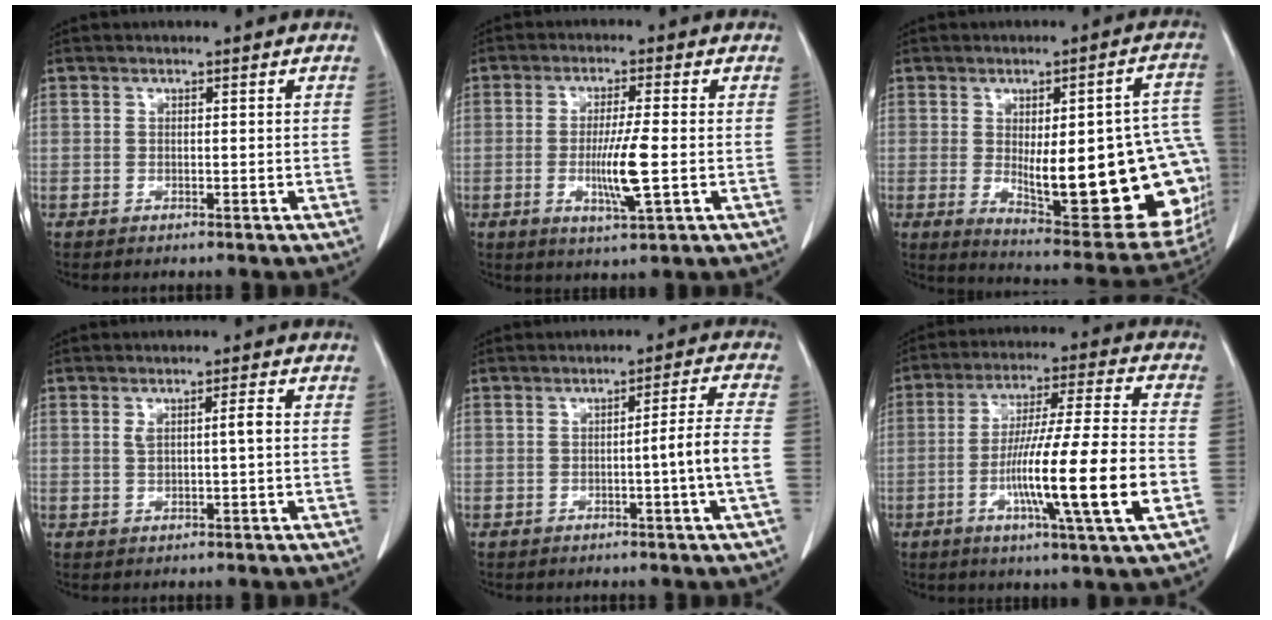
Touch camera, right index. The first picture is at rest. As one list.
[{"total": 7.3, "force": [-1.4, 0.0, 7.1], "torque": [-0.132, -0.015, -0.025]}, {"total": 25.2, "force": [-3.1, 7.1, 24.0], "torque": [-0.228, 0.006, -0.012]}, {"total": 2.5, "force": [0.3, 0.2, 2.5], "torque": [-0.047, 0.007, 0.010]}, {"total": 5.5, "force": [-1.5, -1.5, 5.1], "torque": [-0.069, 0.001, -0.025]}, {"total": 16.8, "force": [-4.7, -0.5, 16.1], "torque": [-0.286, -0.011, -0.085]}]